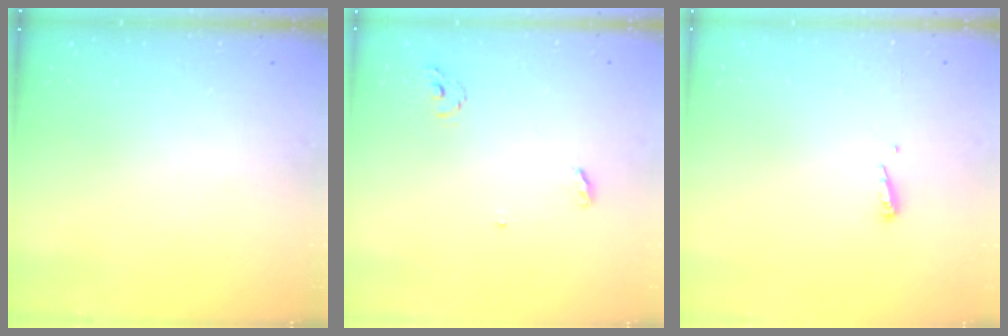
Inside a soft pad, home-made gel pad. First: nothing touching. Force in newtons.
{"total": 3.5, "press": 3.5, "slide": 0.3}
{"total": 3.7, "press": 3.6, "slide": 0.6}